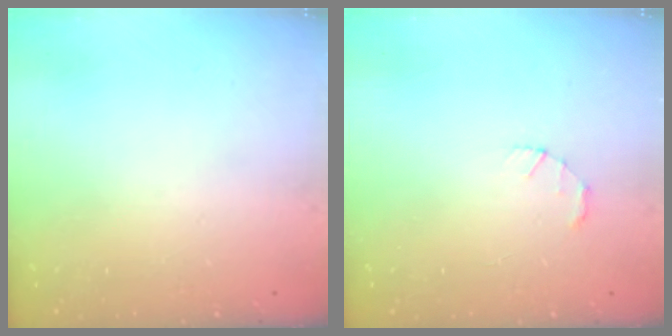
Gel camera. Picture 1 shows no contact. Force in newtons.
{"total": 1.4, "press": 1.3, "slide": 0.3}